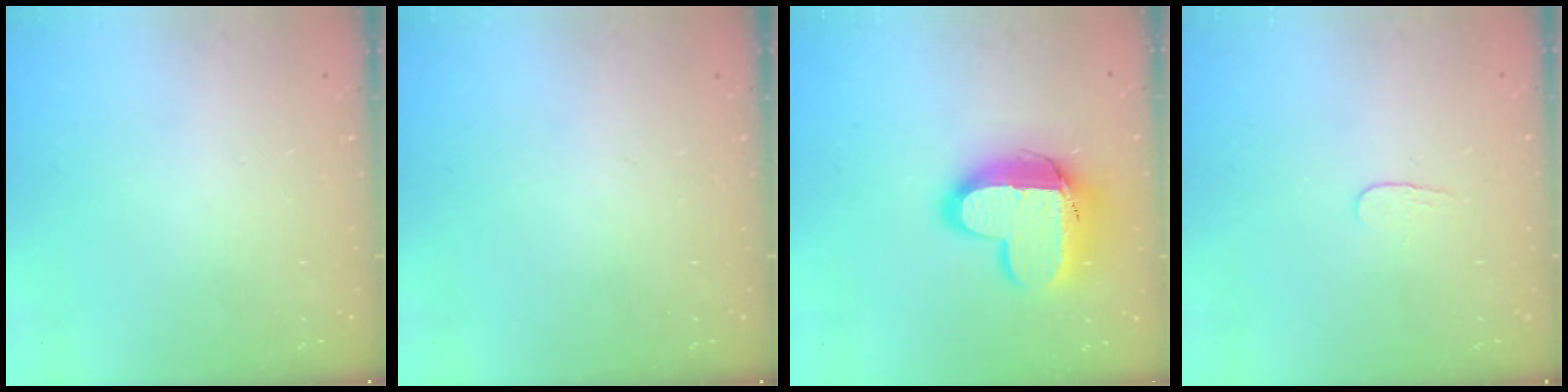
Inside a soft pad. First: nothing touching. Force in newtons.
{"total": 0.0}
{"total": 15.3, "press": 15.2, "slide": 1.2}
{"total": 3.5, "press": 3.4, "slide": 0.4}